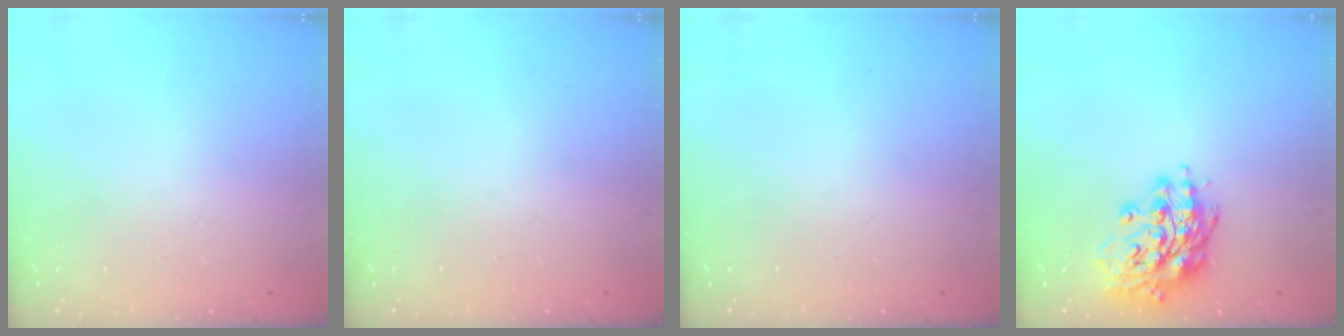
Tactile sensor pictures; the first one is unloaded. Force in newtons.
{"total": 0.0}
{"total": 0.0}
{"total": 16.0, "press": 15.8, "slide": 2.7}